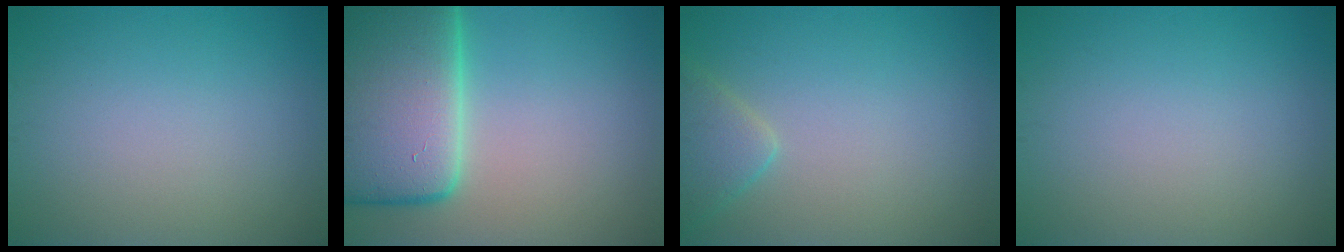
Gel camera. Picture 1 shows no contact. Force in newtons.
{"total": 15.0, "press": 14.9, "slide": 1.1}
{"total": 2.6, "press": 2.6, "slide": 0.2}
{"total": 0.0}